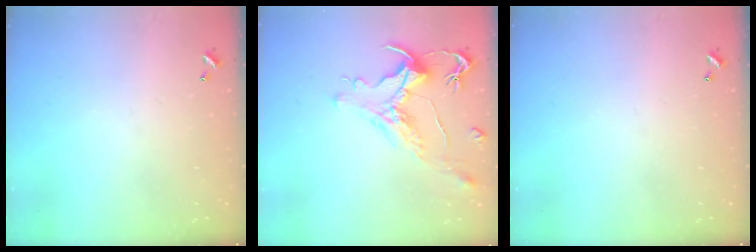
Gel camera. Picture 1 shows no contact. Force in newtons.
{"total": 1.7, "press": 1.1, "slide": 1.3}
{"total": 0.0}